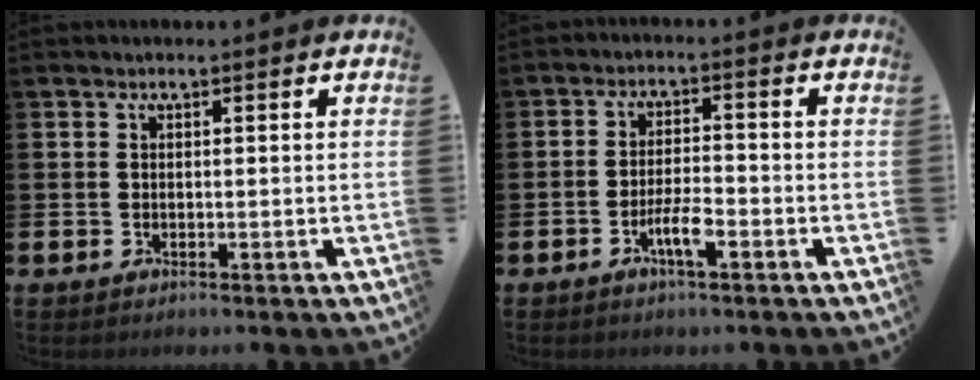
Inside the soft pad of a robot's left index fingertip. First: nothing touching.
{"total": 3.8, "force": [-1.8, 1.0, 3.2], "torque": [-0.062, 0.004, -0.034]}